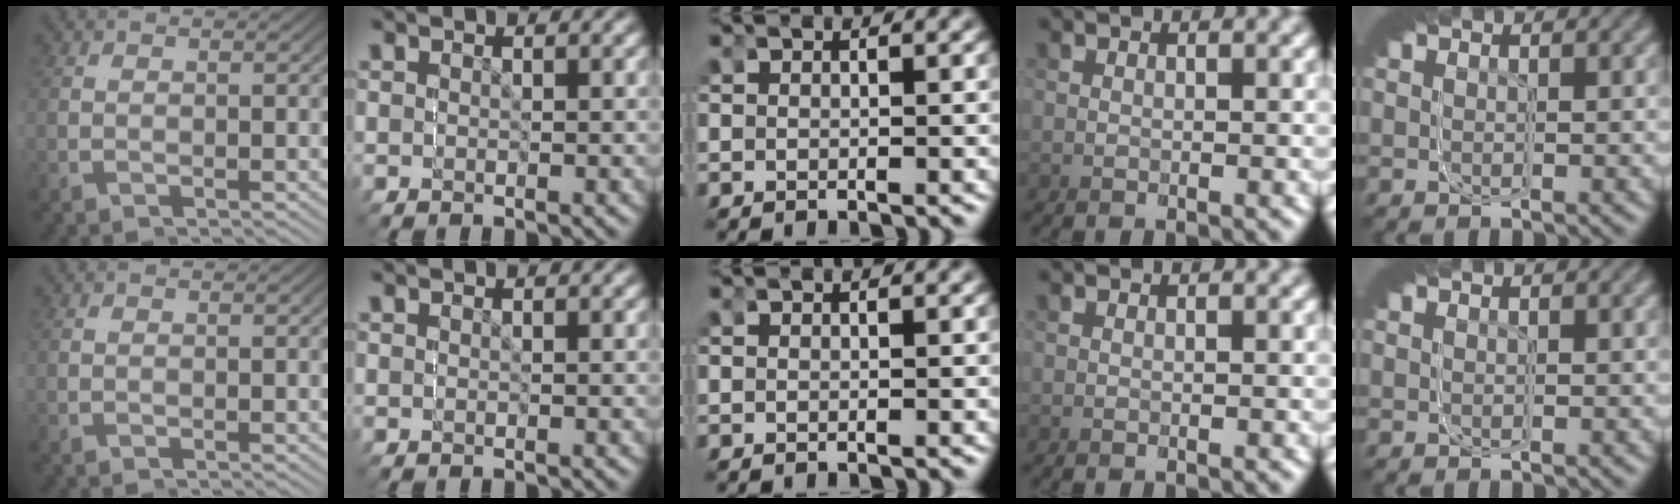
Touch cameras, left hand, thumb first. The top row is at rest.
{}